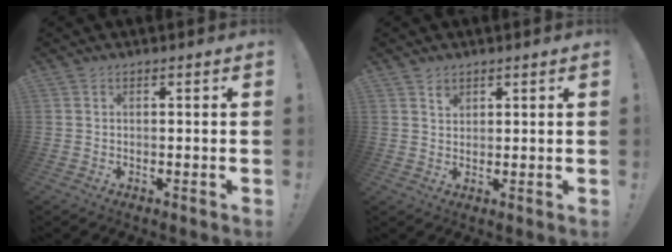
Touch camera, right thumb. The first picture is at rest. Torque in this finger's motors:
{"motor_torque": [0.40, 0.62, 0.07, -0.14, 0.00]}